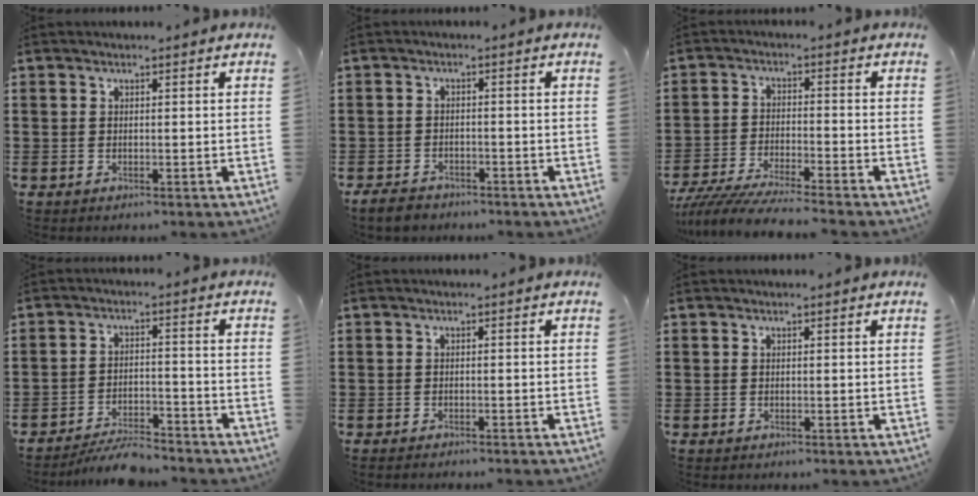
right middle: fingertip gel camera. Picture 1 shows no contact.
{"total": 2.6, "force": [-2.3, 1.0, 0.6], "torque": [-0.023, 0.001, -0.051]}
{"total": 6.2, "force": [-5.9, 0.0, 1.9], "torque": [-0.048, -0.013, -0.116]}
{"total": 5.4, "force": [-5.1, 0.7, 1.6], "torque": [-0.032, 0.003, -0.102]}
{"total": 0.8, "force": [-0.8, 0.0, 0.0], "torque": [-0.001, 0.000, -0.016]}
{"total": 0.0}